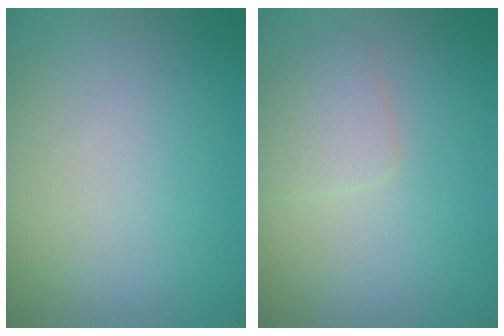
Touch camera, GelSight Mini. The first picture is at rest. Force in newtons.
{"total": 2.1, "press": 2.1, "slide": 0.1}